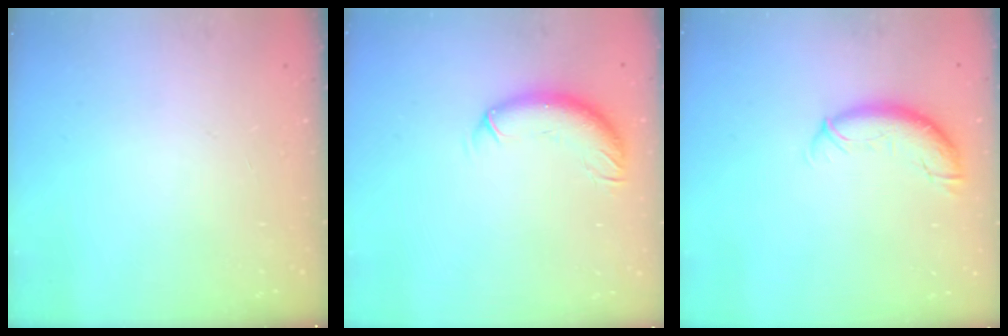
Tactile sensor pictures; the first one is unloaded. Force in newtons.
{"total": 9.2, "press": 9.0, "slide": 1.9}
{"total": 9.8, "press": 9.6, "slide": 1.9}